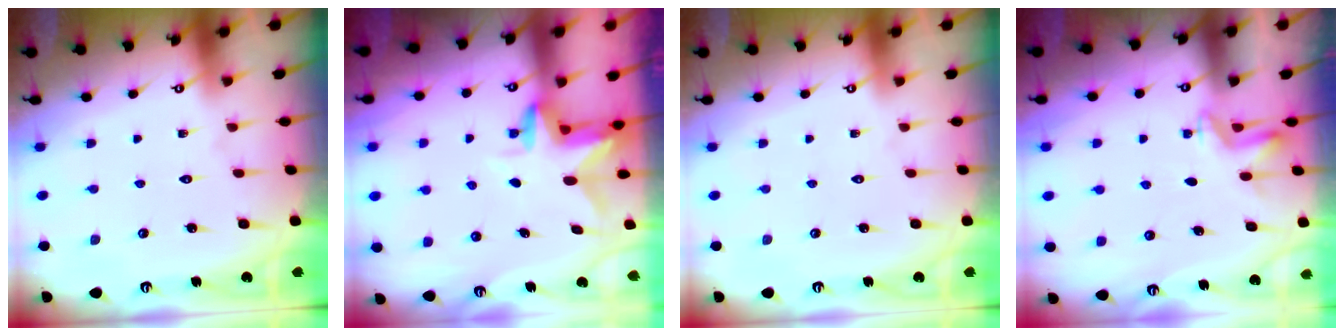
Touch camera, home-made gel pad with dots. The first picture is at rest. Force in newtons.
{"total": 3.0, "press": 3.0, "slide": 0.3}
{"total": 0.0}
{"total": 2.8, "press": 2.7, "slide": 0.9}